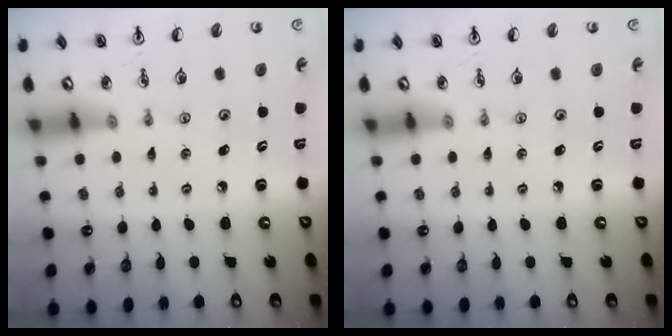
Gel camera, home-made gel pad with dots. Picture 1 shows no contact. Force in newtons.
{"total": 0.0}